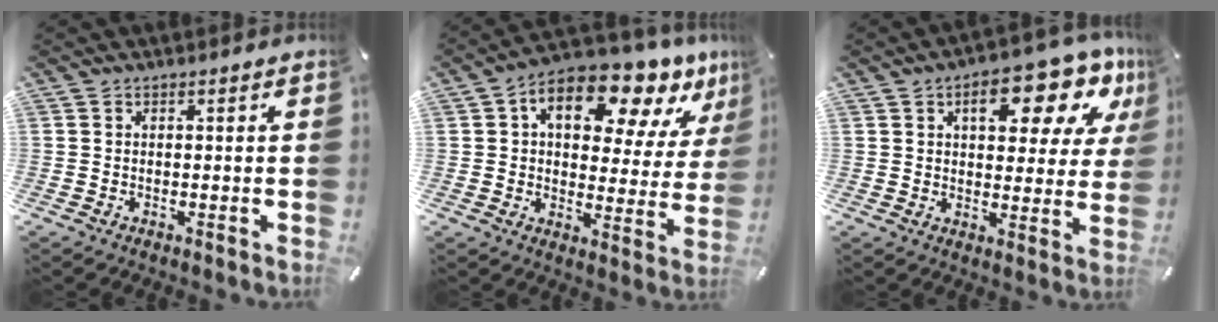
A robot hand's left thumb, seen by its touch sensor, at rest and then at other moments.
{"total": 16.6, "force": [10.0, 8.3, 10.3], "torque": [-0.144, -0.060, 0.165]}
{"total": 16.4, "force": [8.2, 7.9, 11.8], "torque": [-0.138, -0.042, 0.127]}